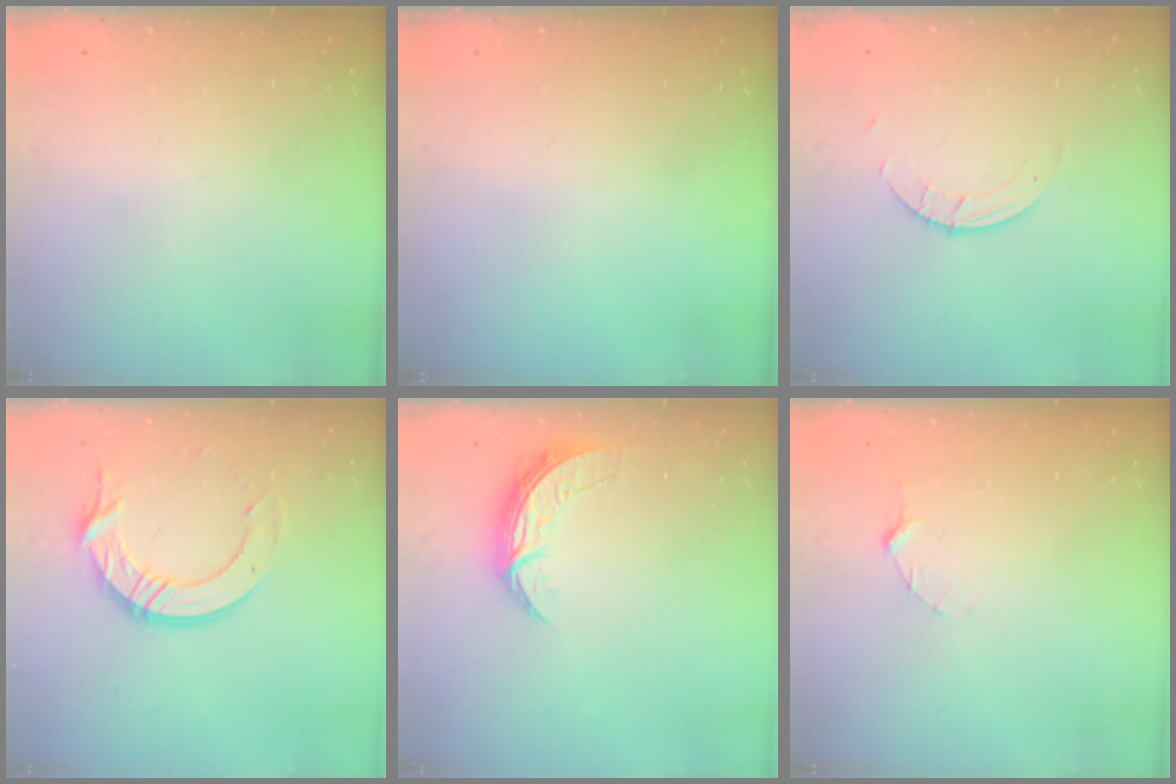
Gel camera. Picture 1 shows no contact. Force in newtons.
{"total": 0.0}
{"total": 1.5, "press": 1.5, "slide": 0.1}
{"total": 13.5, "press": 13.5, "slide": 1.4}
{"total": 7.2, "press": 7.1, "slide": 0.5}
{"total": 2.9, "press": 2.9, "slide": 0.3}